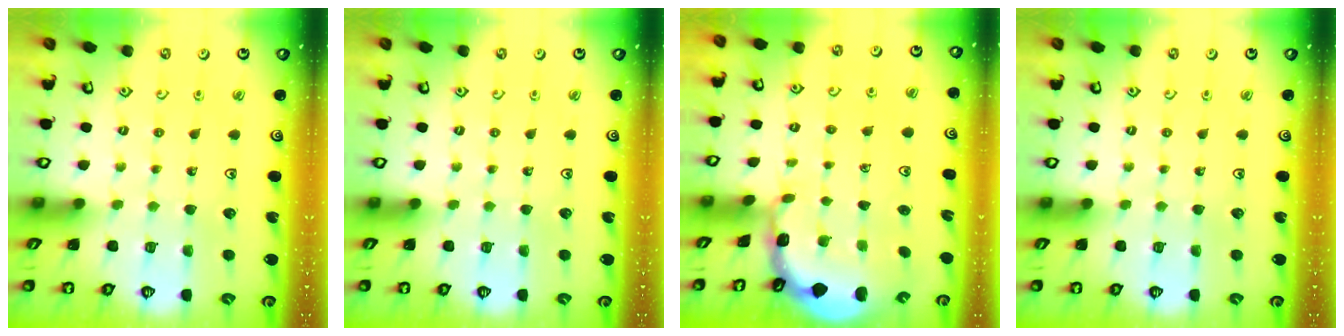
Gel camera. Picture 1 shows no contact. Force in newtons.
{"total": 0.0}
{"total": 1.4, "press": 1.4, "slide": 0.1}
{"total": 0.0}